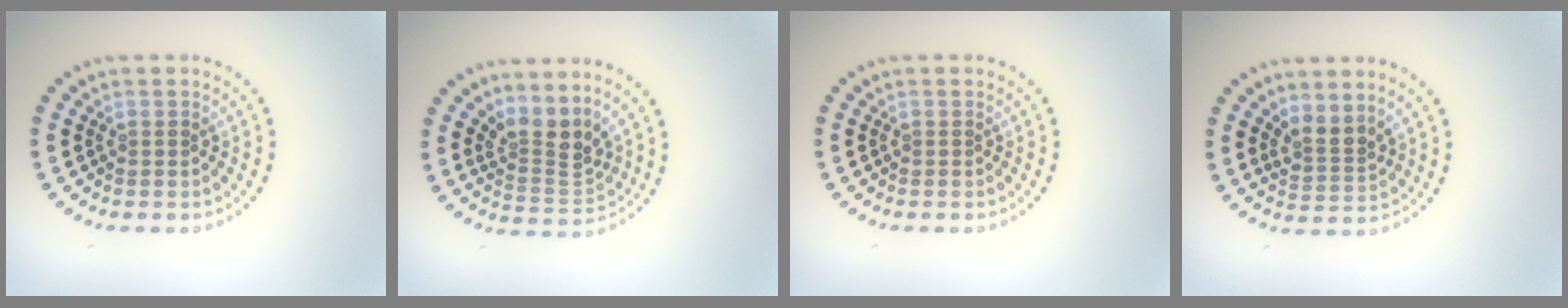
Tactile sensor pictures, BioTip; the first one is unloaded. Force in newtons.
{"total": 3.4, "press": 2.3, "slide": 2.5}
{"total": 0.0}
{"total": 2.4, "press": 1.8, "slide": 1.6}